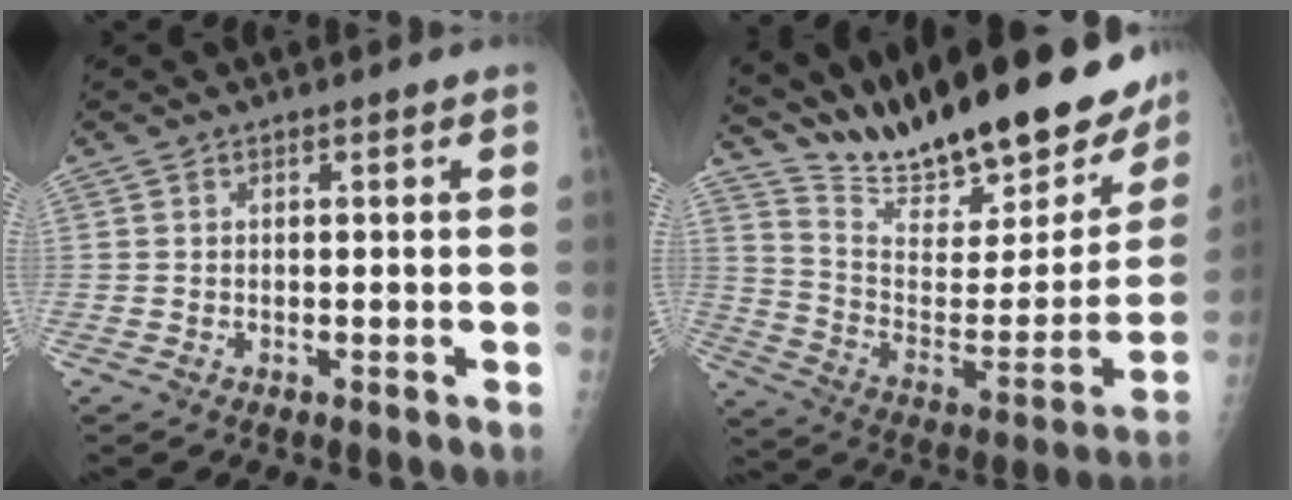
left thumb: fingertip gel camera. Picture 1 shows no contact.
{"total": 28.5, "force": [23.7, 7.4, 13.9], "torque": [-0.194, -0.114, 0.357]}